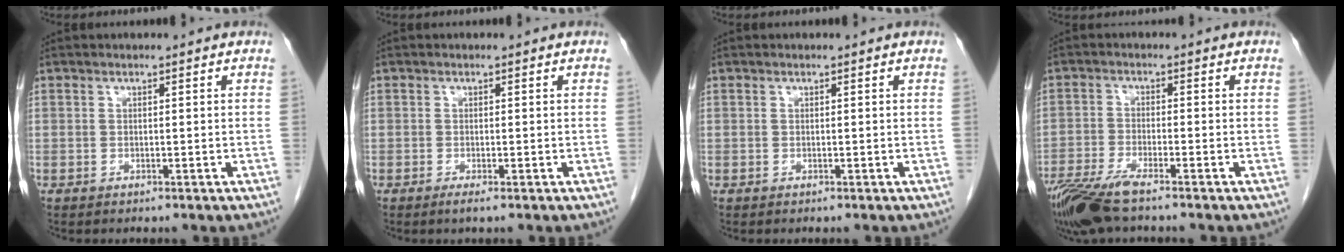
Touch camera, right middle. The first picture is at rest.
{"total": 0.6, "force": [-0.3, -0.2, 0.4], "torque": [-0.009, -0.002, -0.008]}
{"total": 0.0}
{"total": 8.3, "force": [-6.3, 0.9, 5.3], "torque": [-0.103, -0.020, -0.117]}